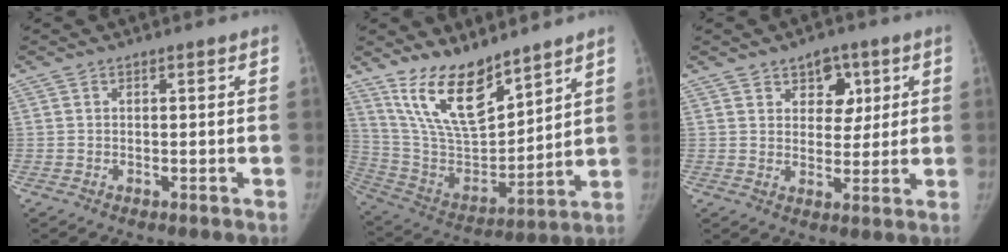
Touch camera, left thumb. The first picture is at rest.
{"total": 16.7, "force": [12.3, 6.1, 9.5], "torque": [-0.135, -0.076, 0.247]}
{"total": 6.8, "force": [3.2, 4.8, 3.5], "torque": [-0.011, -0.012, 0.043]}